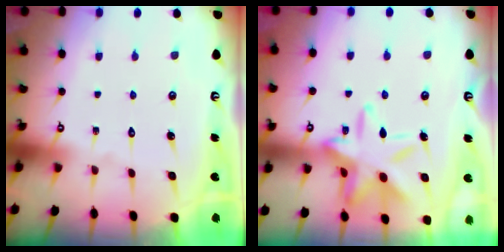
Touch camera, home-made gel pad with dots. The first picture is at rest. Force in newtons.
{"total": 15.5, "press": 15.4, "slide": 0.9}